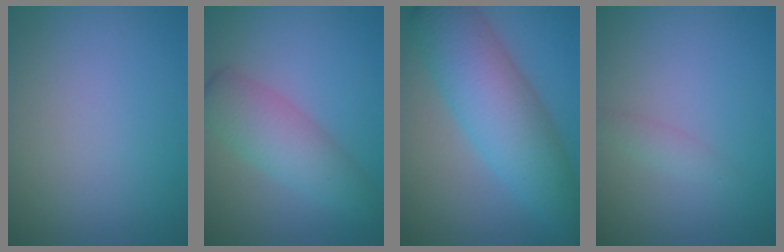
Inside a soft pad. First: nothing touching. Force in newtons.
{"total": 4.5, "press": 4.5, "slide": 0.1}
{"total": 8.7, "press": 8.7, "slide": 0.1}
{"total": 1.0, "press": 1.0, "slide": 0.0}